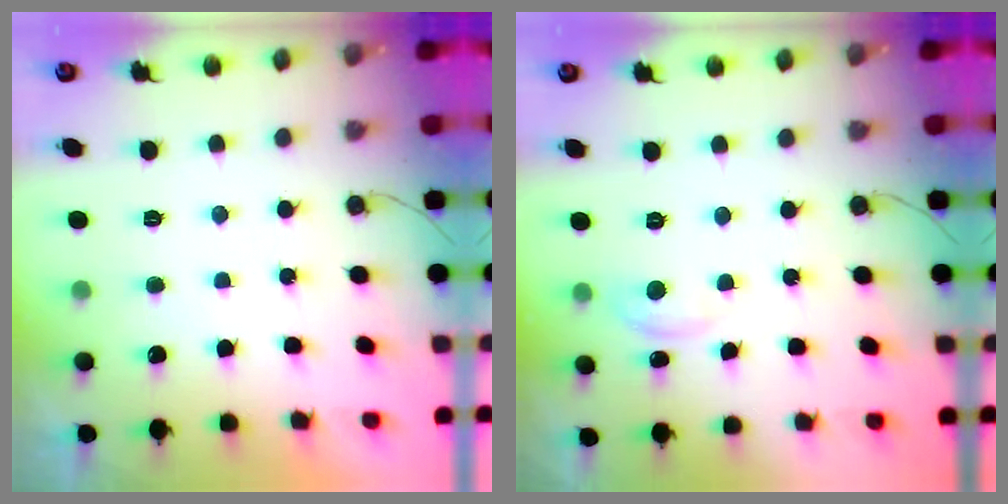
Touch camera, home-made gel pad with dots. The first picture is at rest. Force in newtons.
{"total": 2.9, "press": 2.9, "slide": 0.2}